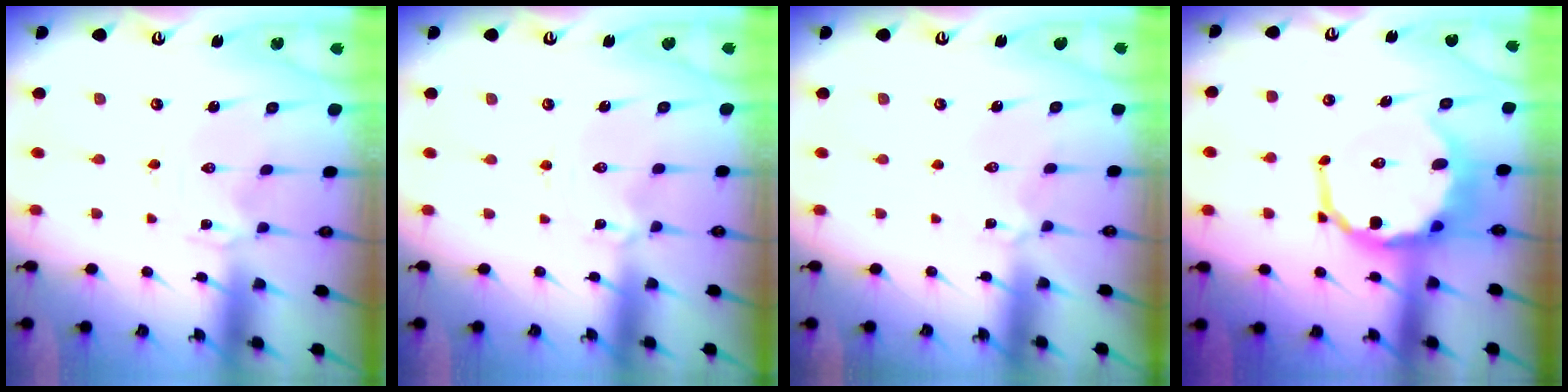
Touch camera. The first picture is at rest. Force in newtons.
{"total": 1.2, "press": 1.1, "slide": 0.1}
{"total": 1.7, "press": 1.7, "slide": 0.2}
{"total": 13.2, "press": 12.8, "slide": 3.2}